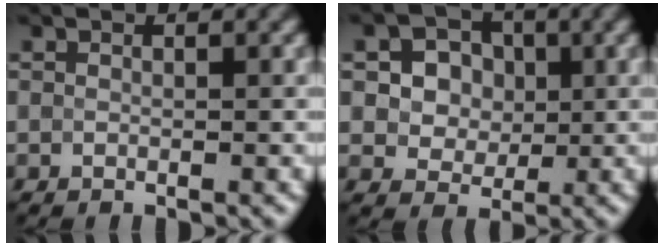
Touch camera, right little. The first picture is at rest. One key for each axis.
{"total": 5.3, "fx": 1.4, "fy": 4.5, "fz": 2.6, "tx": -0.047, "ty": 0.013, "tz": 0.015}